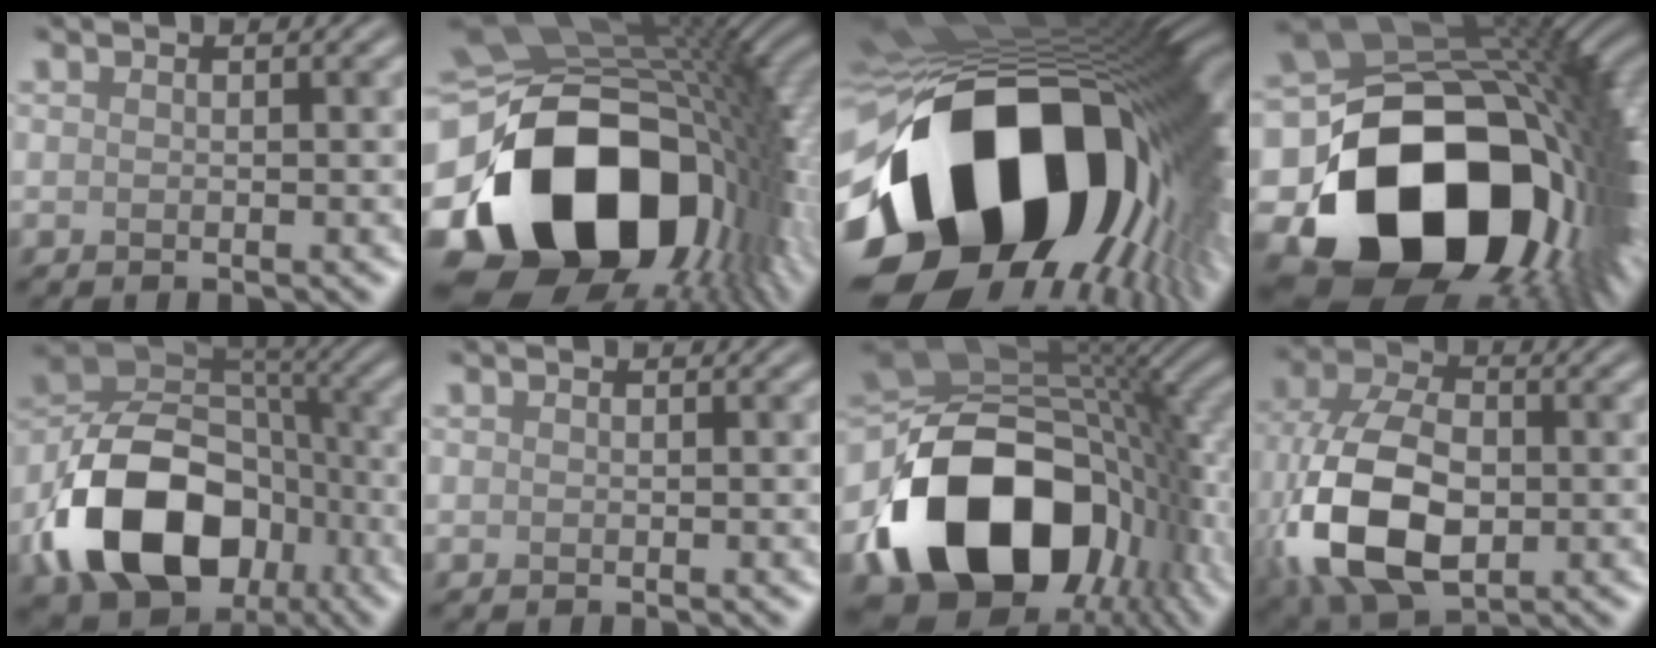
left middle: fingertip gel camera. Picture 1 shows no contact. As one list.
[{"total": 19.1, "force": [-4.6, 13.6, 12.7], "torque": [-0.268, -0.050, -0.054]}, {"total": 19.8, "force": [-4.6, 12.6, 14.6], "torque": [-0.272, -0.050, -0.060]}, {"total": 20.2, "force": [-4.6, 14.6, 13.2], "torque": [-0.254, -0.072, -0.034]}, {"total": 13.6, "force": [-5.6, 9.6, 7.9], "torque": [-0.163, -0.002, -0.108]}, {"total": 0.0}, {"total": 17.2, "force": [-5.4, 11.7, 11.3], "torque": [-0.207, -0.035, -0.082]}, {"total": 12.9, "force": [-2.3, 8.3, 9.6], "torque": [-0.235, -0.021, -0.046]}]